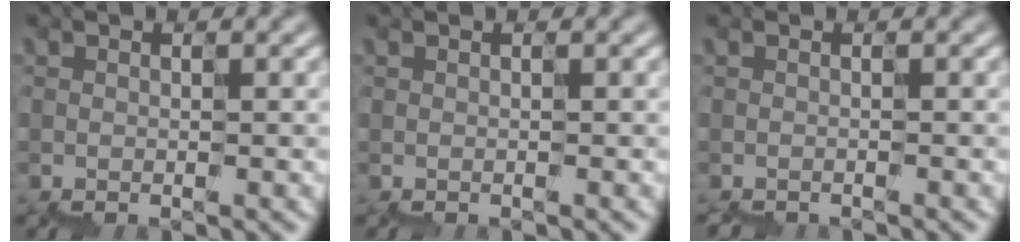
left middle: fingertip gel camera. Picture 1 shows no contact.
{"total": 0.0}
{"total": 1.1, "force": [-0.9, -0.1, -0.6], "torque": [0.012, -0.011, -0.008]}